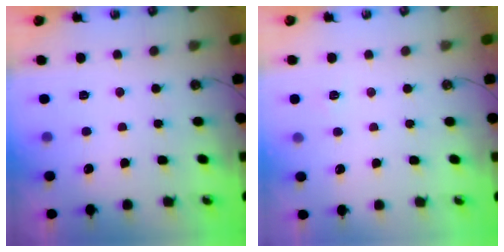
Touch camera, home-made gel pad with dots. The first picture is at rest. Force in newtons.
{"total": 2.7, "press": 2.6, "slide": 0.3}